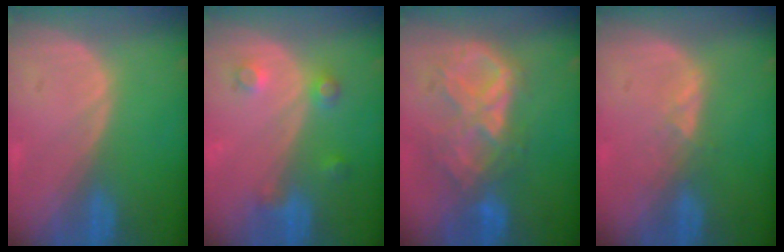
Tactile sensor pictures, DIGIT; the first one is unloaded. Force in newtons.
{"total": 3.6, "press": 3.4, "slide": 1.3}
{"total": 9.3, "press": 8.0, "slide": 4.9}
{"total": 1.6, "press": 1.6, "slide": 0.3}